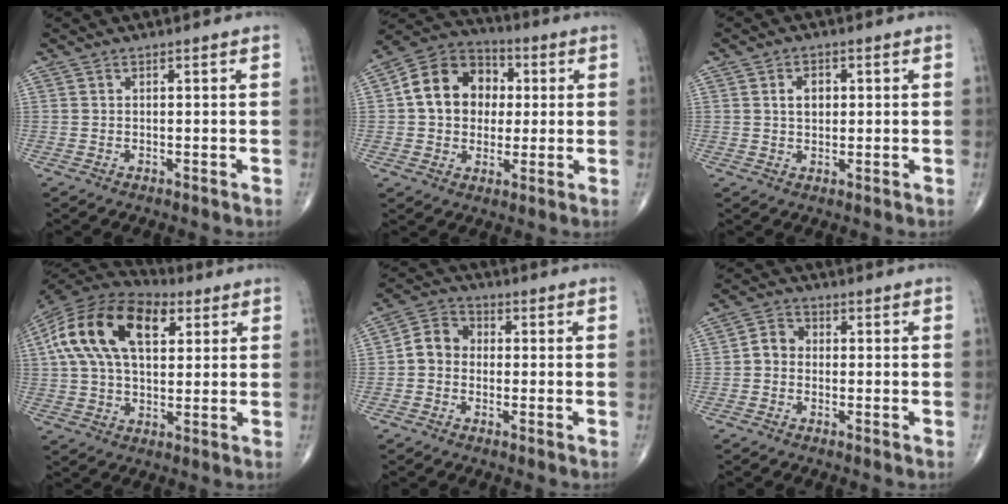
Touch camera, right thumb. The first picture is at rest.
{"total": 14.1, "force": [1.7, 11.4, 8.2], "torque": [-0.100, 0.021, 0.020]}
{"total": 3.6, "force": [0.7, 2.5, 2.4], "torque": [-0.025, 0.001, 0.011]}
{"total": 20.8, "force": [6.5, 11.8, 15.8], "torque": [-0.290, 0.019, 0.105]}
{"total": 6.1, "force": [-0.6, 5.2, 3.1], "torque": [-0.037, 0.024, -0.026]}
{"total": 3.9, "force": [-0.5, 3.3, 1.9], "torque": [-0.020, 0.015, -0.021]}